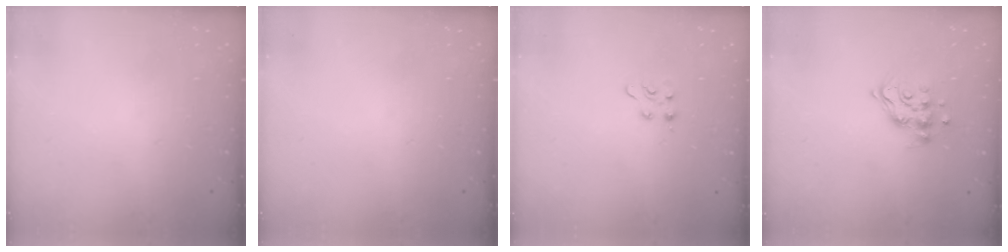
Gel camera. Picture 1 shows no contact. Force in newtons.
{"total": 0.0}
{"total": 3.5, "press": 3.5, "slide": 0.4}
{"total": 11.2, "press": 11.2, "slide": 0.7}